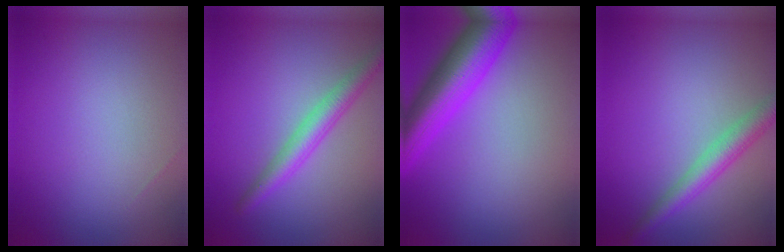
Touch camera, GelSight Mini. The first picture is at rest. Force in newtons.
{"total": 3.3, "press": 3.3, "slide": 0.1}
{"total": 8.2, "press": 8.2, "slide": 0.3}
{"total": 3.4, "press": 3.4, "slide": 0.1}